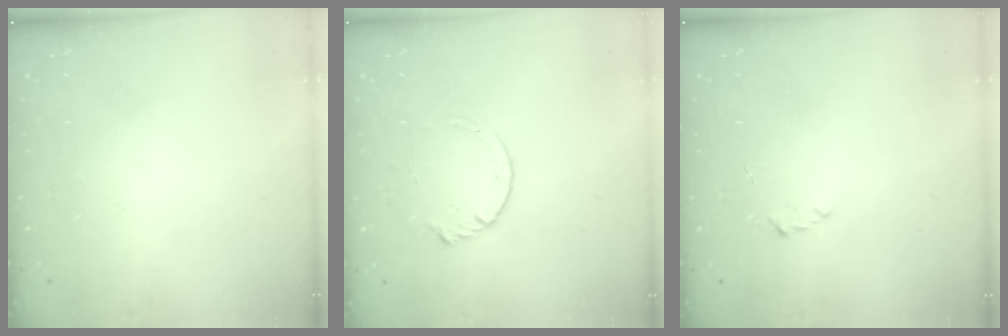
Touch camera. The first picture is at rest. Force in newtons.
{"total": 3.7, "press": 3.7, "slide": 0.5}
{"total": 2.2, "press": 2.1, "slide": 0.3}